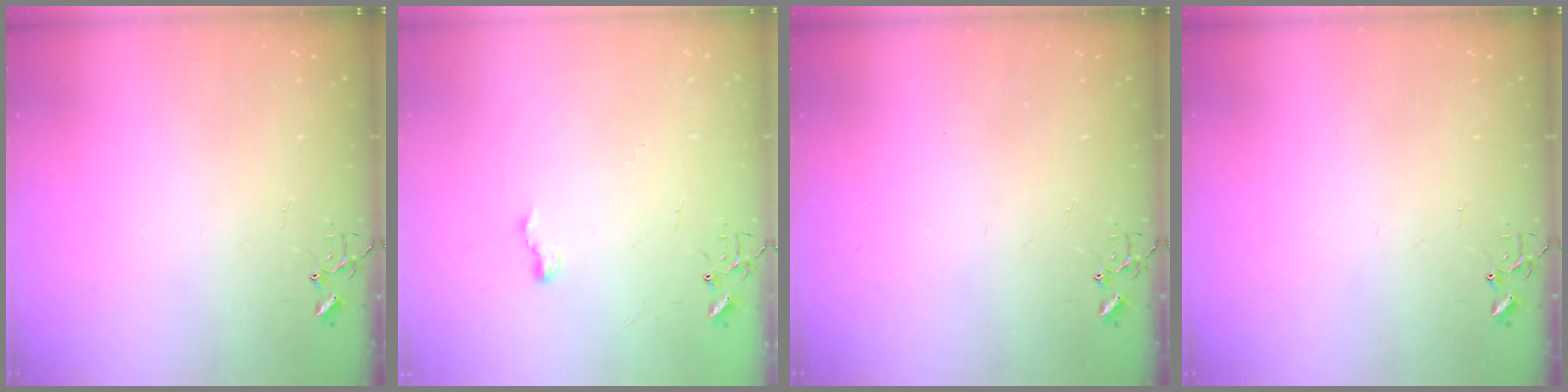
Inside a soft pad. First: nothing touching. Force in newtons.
{"total": 5.7, "press": 5.6, "slide": 0.7}
{"total": 0.0}
{"total": 0.0}